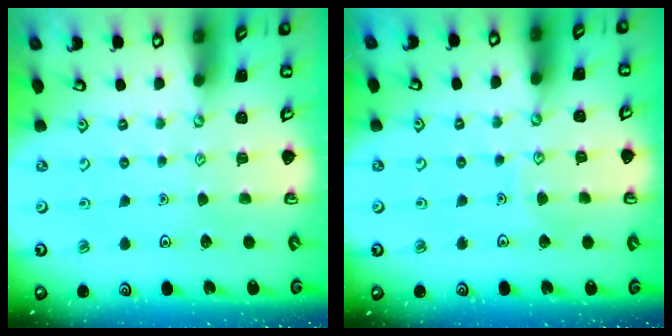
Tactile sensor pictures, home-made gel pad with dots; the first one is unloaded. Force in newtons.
{"total": 3.7, "press": 3.7, "slide": 0.3}